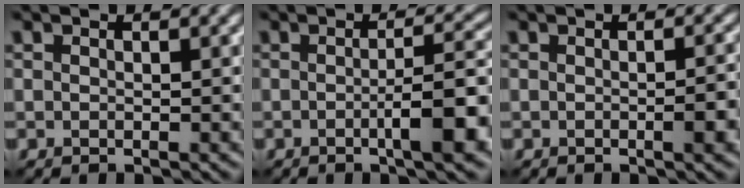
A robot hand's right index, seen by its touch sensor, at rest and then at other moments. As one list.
[{"total": 5.9, "force": [-1.5, 1.2, 5.6], "torque": [-0.080, 0.007, -0.024]}, {"total": 2.0, "force": [-0.5, 0.4, 1.9], "torque": [-0.025, 0.001, -0.008]}]